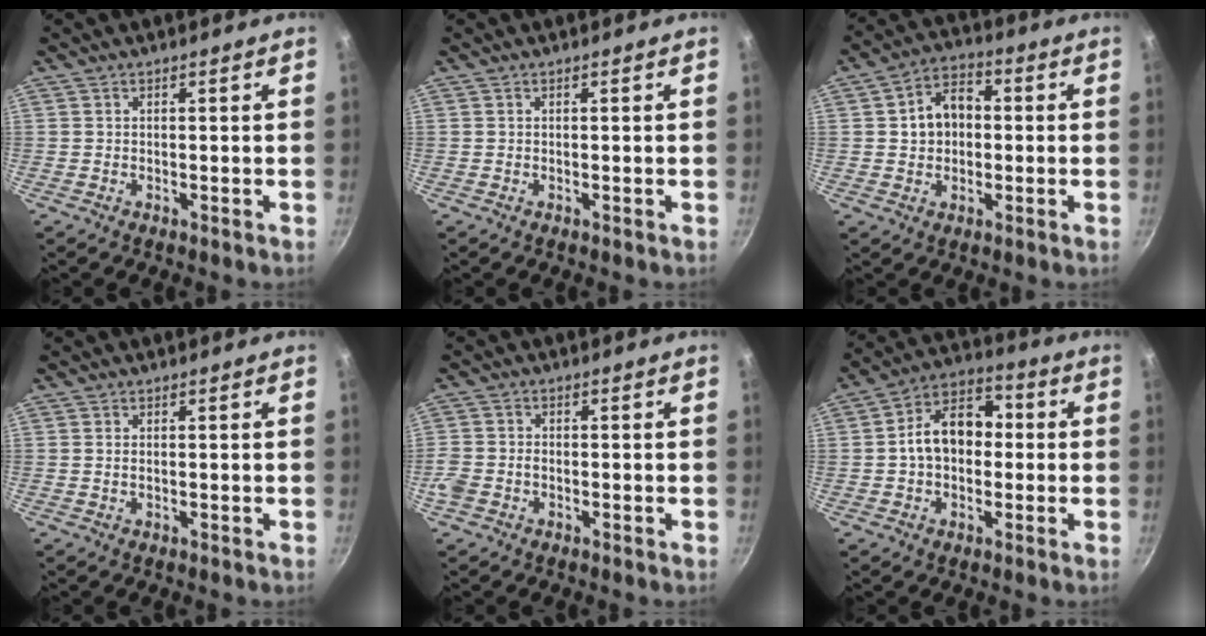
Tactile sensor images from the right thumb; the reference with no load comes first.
{"total": 0.0}
{"total": 8.8, "force": [0.6, 6.6, 5.7], "torque": [-0.060, 0.018, 0.001]}
{"total": 0.8, "force": [0.1, 0.4, 0.6], "torque": [-0.013, 0.000, 0.000]}
{"total": 4.3, "force": [-1.9, 3.1, 2.2], "torque": [-0.051, 0.014, -0.044]}
{"total": 11.9, "force": [0.0, 8.5, 8.4], "torque": [-0.098, 0.039, -0.016]}